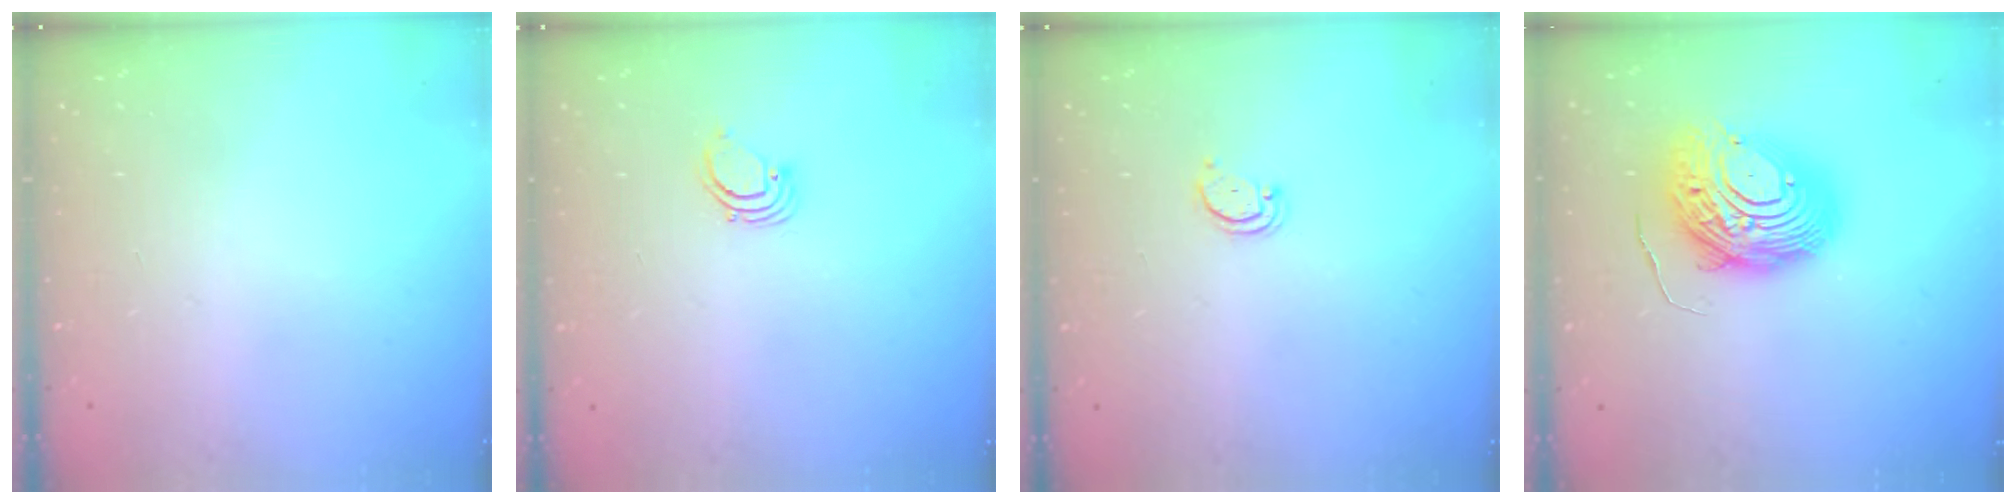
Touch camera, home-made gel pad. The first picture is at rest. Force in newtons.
{"total": 2.2, "press": 2.2, "slide": 0.2}
{"total": 2.2, "press": 2.2, "slide": 0.4}
{"total": 13.9, "press": 13.9, "slide": 1.4}